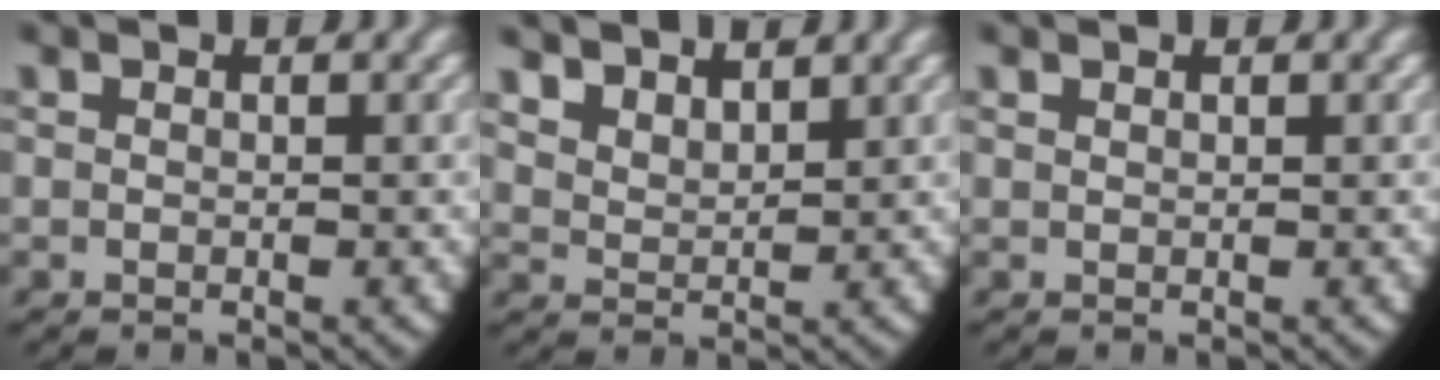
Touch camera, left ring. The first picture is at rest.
{"total": 4.1, "force": [3.0, 2.4, 1.5], "torque": [-0.045, -0.005, 0.056]}
{"total": 0.5, "force": [0.4, -0.3, 0.1], "torque": [0.000, -0.004, 0.012]}